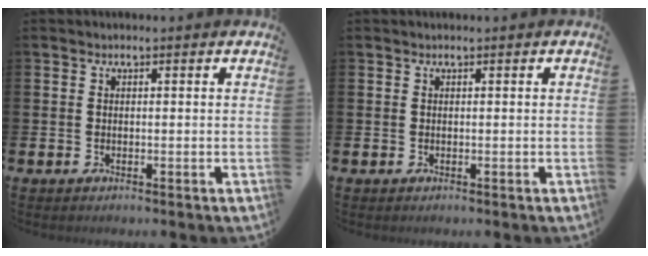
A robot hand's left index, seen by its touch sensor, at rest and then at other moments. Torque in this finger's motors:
{"motor_torque": [0.59, -0.88, -0.01, 0.04]}